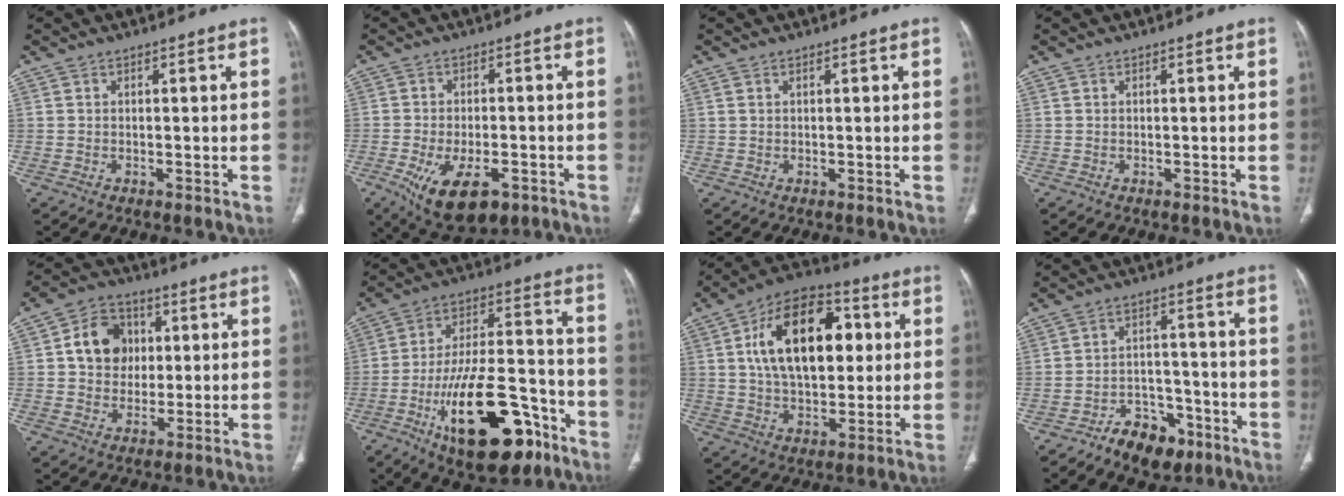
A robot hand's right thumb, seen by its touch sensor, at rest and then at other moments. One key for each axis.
{"total": 13.6, "fx": -6.5, "fy": 6.8, "fz": 9.8, "tx": -0.167, "ty": 0.010, "tz": -0.088}
{"total": 0.7, "fx": 0.3, "fy": 0.3, "fz": 0.5, "tx": -0.013, "ty": 0.011, "tz": 0.010}
{"total": 0.0}
{"total": 10.4, "fx": 1.8, "fy": 8.7, "fz": 5.4, "tx": -0.056, "ty": 0.006, "tz": 0.025}
{"total": 24.2, "fx": -12.1, "fy": 10.4, "fz": 18.2, "tx": -0.284, "ty": 0.068, "tz": -0.184}
{"total": 21.2, "fx": 4.6, "fy": 12.3, "fz": 16.6, "tx": -0.239, "ty": 0.011, "tz": 0.072}
{"total": 9.8, "fx": -6.3, "fy": 5.9, "fz": 4.7, "tx": -0.040, "ty": 0.051, "tz": -0.098}